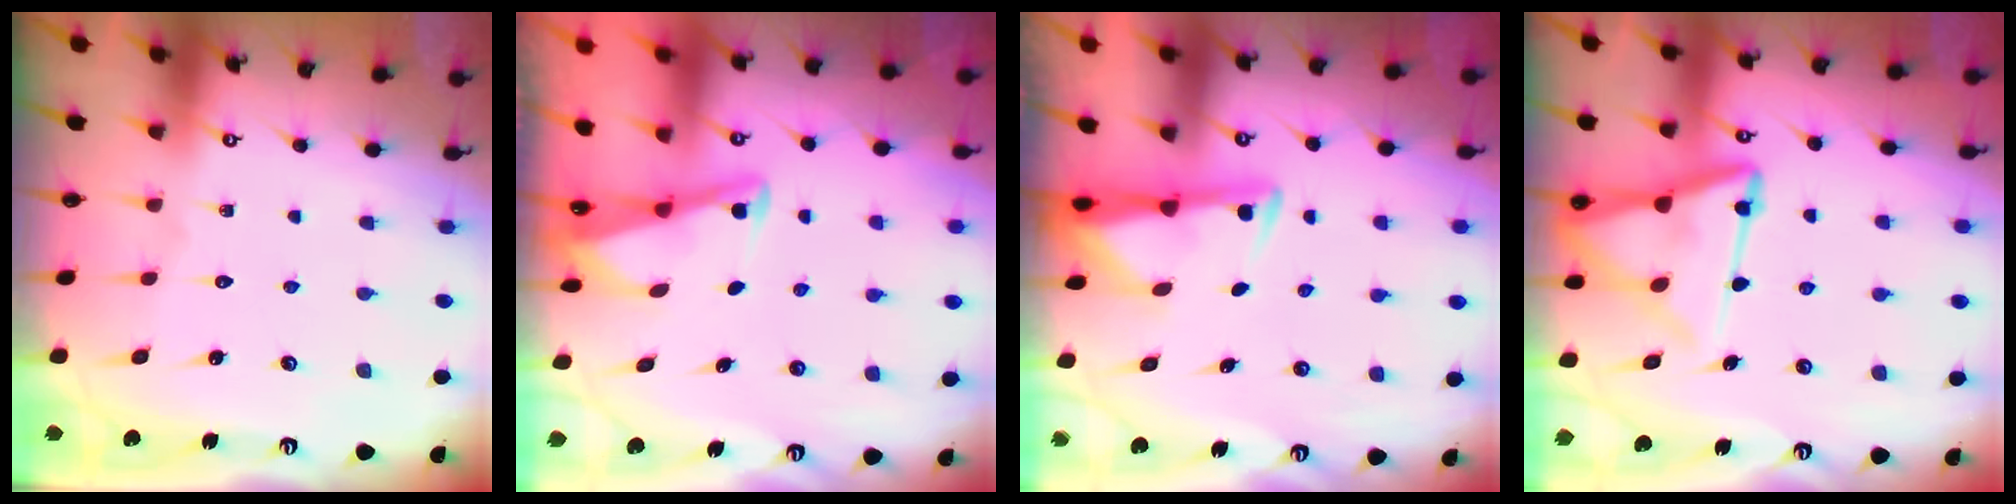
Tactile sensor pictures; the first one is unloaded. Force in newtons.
{"total": 2.9, "press": 2.8, "slide": 0.4}
{"total": 2.8, "press": 2.7, "slide": 0.6}
{"total": 14.9, "press": 14.8, "slide": 1.5}